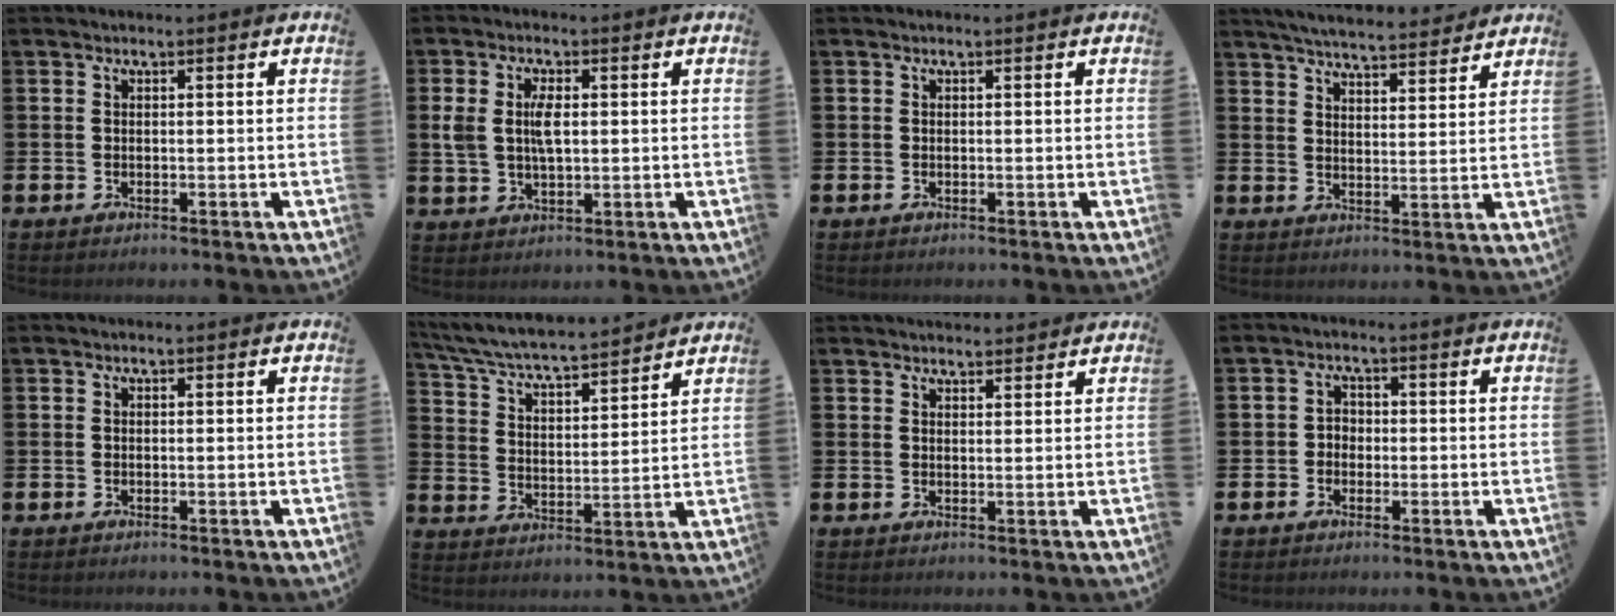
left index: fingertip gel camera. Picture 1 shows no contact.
{"total": 4.9, "force": [1.0, 2.6, 4.0], "torque": [-0.067, 0.004, 0.012]}
{"total": 0.0}
{"total": 5.5, "force": [5.4, 0.3, 0.9], "torque": [-0.034, -0.033, 0.096]}
{"total": 0.0}
{"total": 6.1, "force": [5.9, 0.5, 1.7], "torque": [-0.067, -0.045, 0.099]}
{"total": 2.5, "force": [2.5, 0.4, 0.0], "torque": [0.005, -0.013, 0.043]}
{"total": 2.0, "force": [-0.7, 1.7, 0.6], "torque": [-0.006, 0.004, -0.020]}